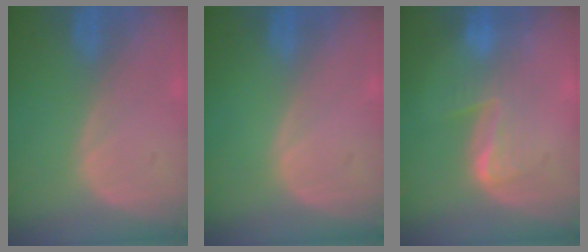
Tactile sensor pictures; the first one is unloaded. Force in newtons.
{"total": 0.0}
{"total": 4.5, "press": 4.5, "slide": 0.5}